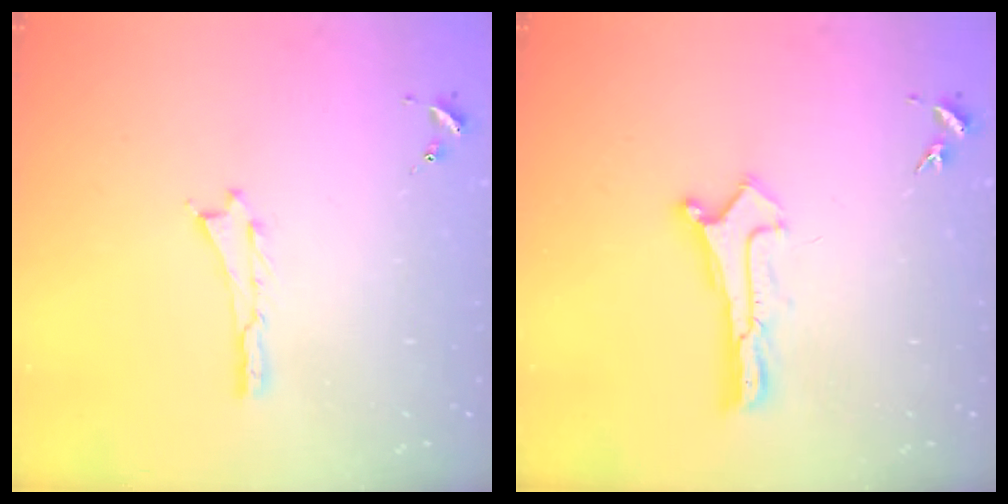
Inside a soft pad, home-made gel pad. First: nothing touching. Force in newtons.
{"total": 0.8, "press": 0.8, "slide": 0.0}